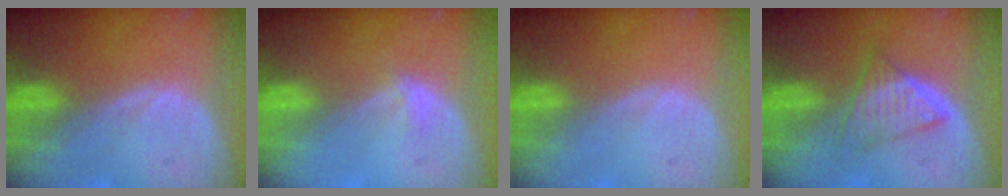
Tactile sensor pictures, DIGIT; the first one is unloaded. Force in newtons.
{"total": 1.3, "press": 0.9, "slide": 0.9}
{"total": 0.0}
{"total": 6.3, "press": 5.4, "slide": 3.3}